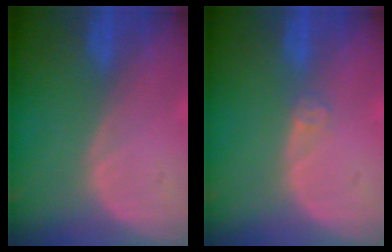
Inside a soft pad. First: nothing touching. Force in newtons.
{"total": 1.5, "press": 1.2, "slide": 0.9}